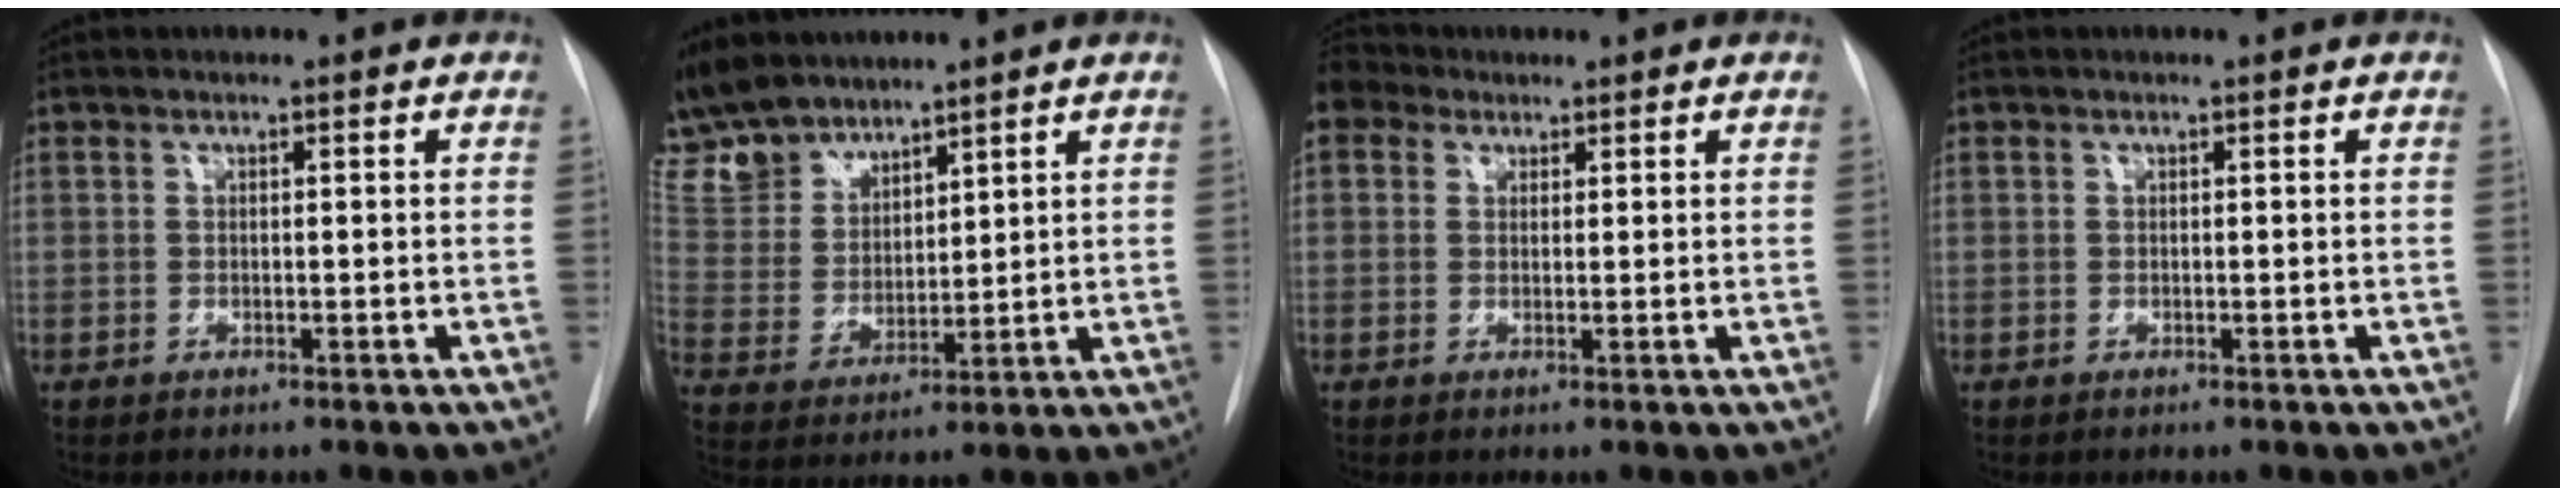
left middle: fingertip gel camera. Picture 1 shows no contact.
{"total": 11.5, "force": [10.1, 4.8, 2.6], "torque": [-0.064, 0.013, 0.213]}
{"total": 3.6, "force": [2.5, 2.5, 0.6], "torque": [-0.016, 0.021, 0.046]}
{"total": 0.0}